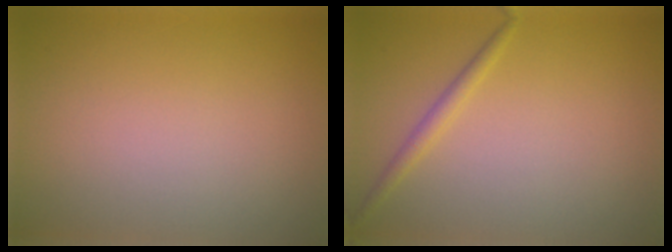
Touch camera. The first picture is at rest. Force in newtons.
{"total": 1.4, "press": 1.4, "slide": 0.0}